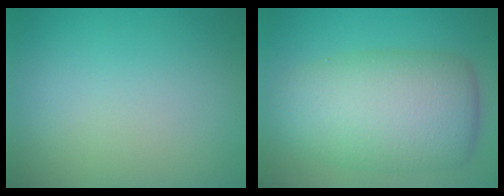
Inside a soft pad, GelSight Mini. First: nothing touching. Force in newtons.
{"total": 8.6, "press": 8.6, "slide": 0.4}